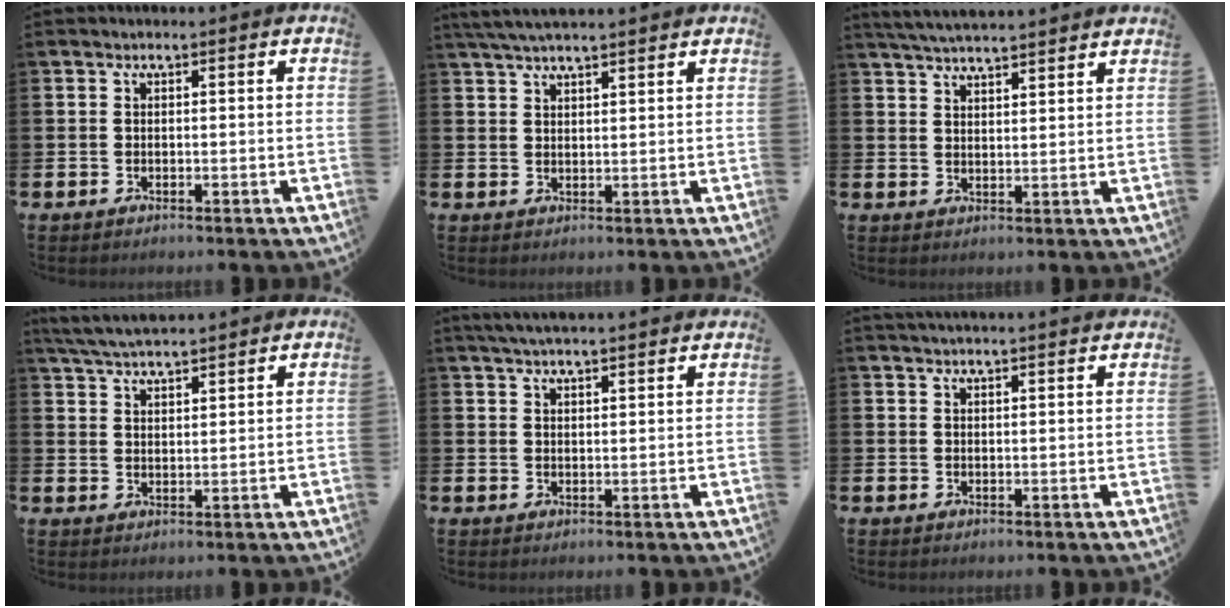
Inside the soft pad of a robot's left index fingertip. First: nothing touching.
{"total": 3.8, "force": [3.5, 0.2, 1.4], "torque": [-0.029, -0.006, 0.064]}
{"total": 4.3, "force": [4.3, -0.1, 0.5], "torque": [-0.028, -0.018, 0.079]}
{"total": 4.9, "force": [4.7, 0.3, 1.0], "torque": [-0.035, -0.019, 0.087]}
{"total": 3.6, "force": [3.5, -0.1, 0.8], "torque": [-0.022, -0.009, 0.064]}
{"total": 2.1, "force": [2.0, -0.3, 0.1], "torque": [0.004, -0.013, 0.035]}